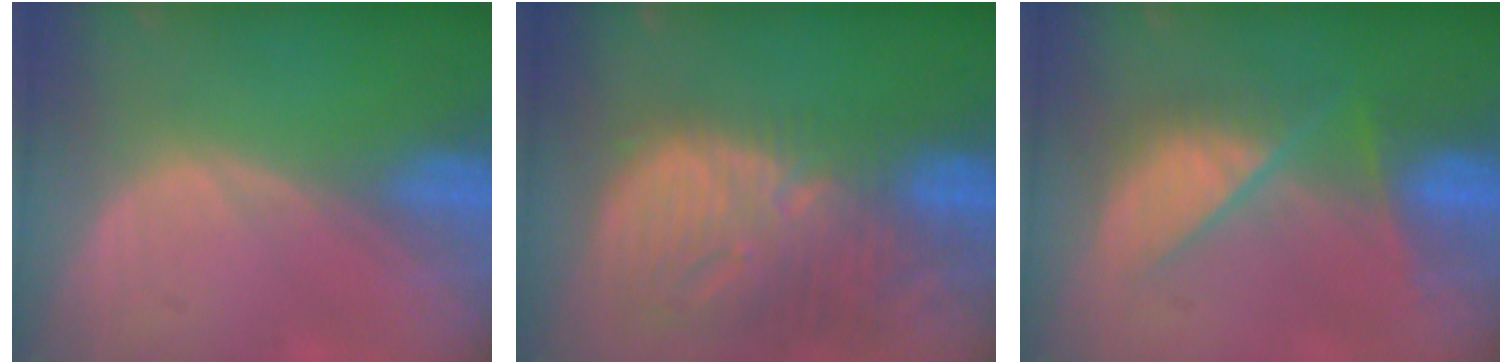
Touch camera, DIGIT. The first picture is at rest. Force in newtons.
{"total": 13.4, "press": 11.6, "slide": 6.7}
{"total": 7.2, "press": 7.2, "slide": 0.2}